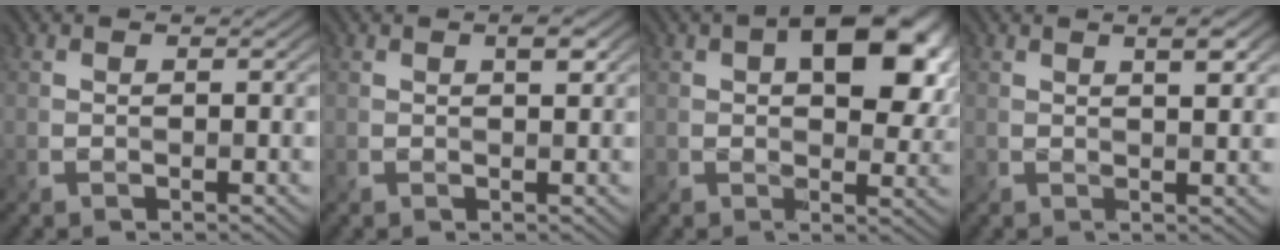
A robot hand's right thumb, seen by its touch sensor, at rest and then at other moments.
{"total": 1.5, "force": [0.6, 0.5, 1.3], "torque": [-0.020, 0.000, 0.011]}
{"total": 12.0, "force": [3.8, 6.8, 9.2], "torque": [-0.138, -0.002, 0.064]}
{"total": 2.6, "force": [1.3, 0.5, 2.2], "torque": [-0.036, -0.001, 0.022]}